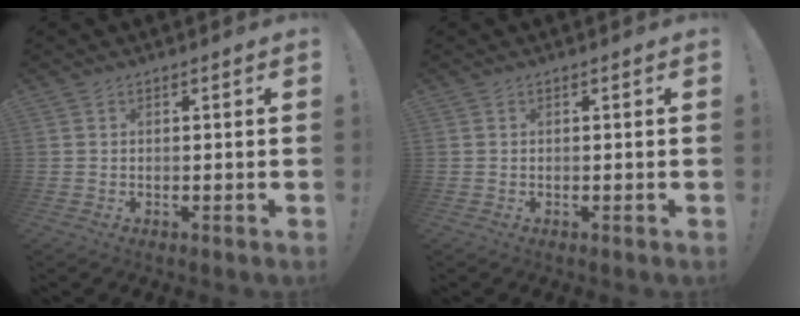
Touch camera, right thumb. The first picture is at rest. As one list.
[{"total": 0.0}]